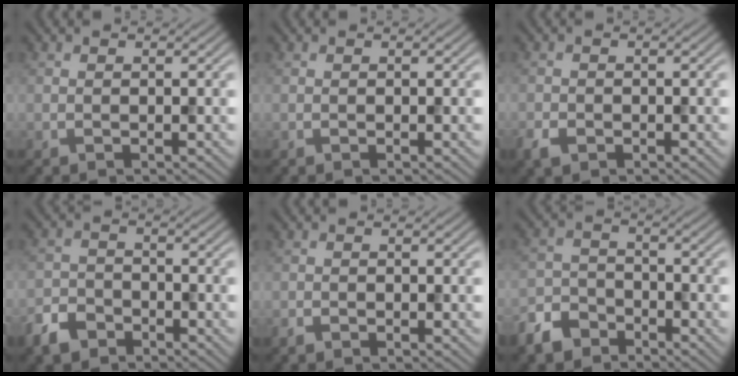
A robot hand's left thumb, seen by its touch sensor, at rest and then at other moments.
{"total": 0.0}
{"total": 2.4, "force": [-1.5, 1.6, 1.0], "torque": [-0.028, -0.009, -0.035]}
{"total": 4.4, "force": [-3.3, 2.5, 1.5], "torque": [-0.034, -0.003, -0.076]}
{"total": 1.0, "force": [-0.7, 0.5, 0.4], "torque": [-0.009, -0.003, -0.014]}
{"total": 5.5, "force": [-4.3, 3.0, 1.7], "torque": [-0.041, -0.003, -0.099]}